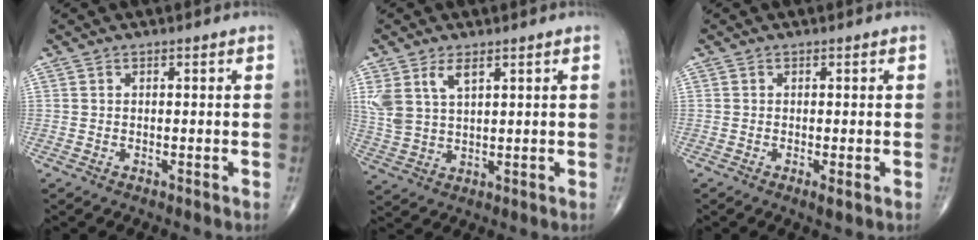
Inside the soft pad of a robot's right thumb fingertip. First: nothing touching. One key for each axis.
{"total": 6.7, "fx": 3.4, "fy": 3.3, "fz": 4.8, "tx": -0.103, "ty": -0.008, "tz": 0.077}
{"total": 1.4, "fx": -0.4, "fy": 0.2, "fz": 1.3, "tx": -0.026, "ty": -0.006, "tz": -0.011}